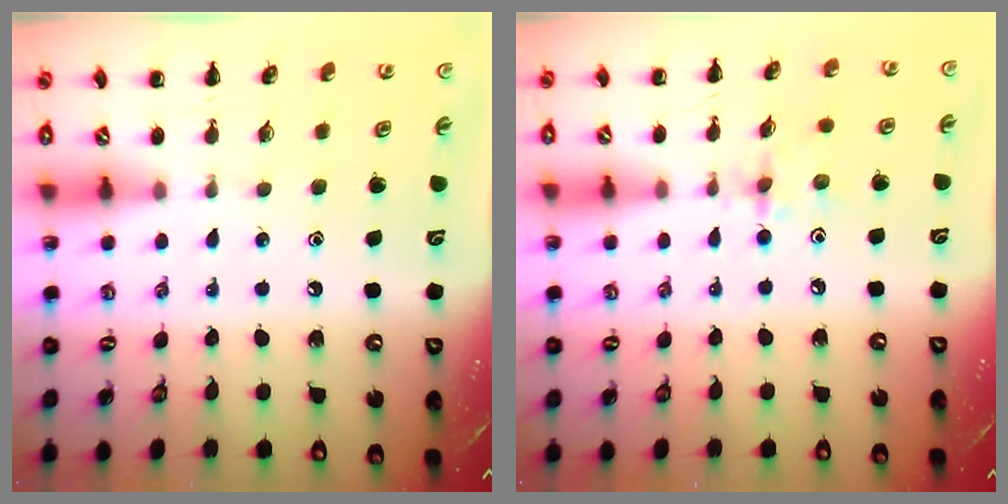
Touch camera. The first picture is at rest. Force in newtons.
{"total": 2.7, "press": 2.7, "slide": 0.5}